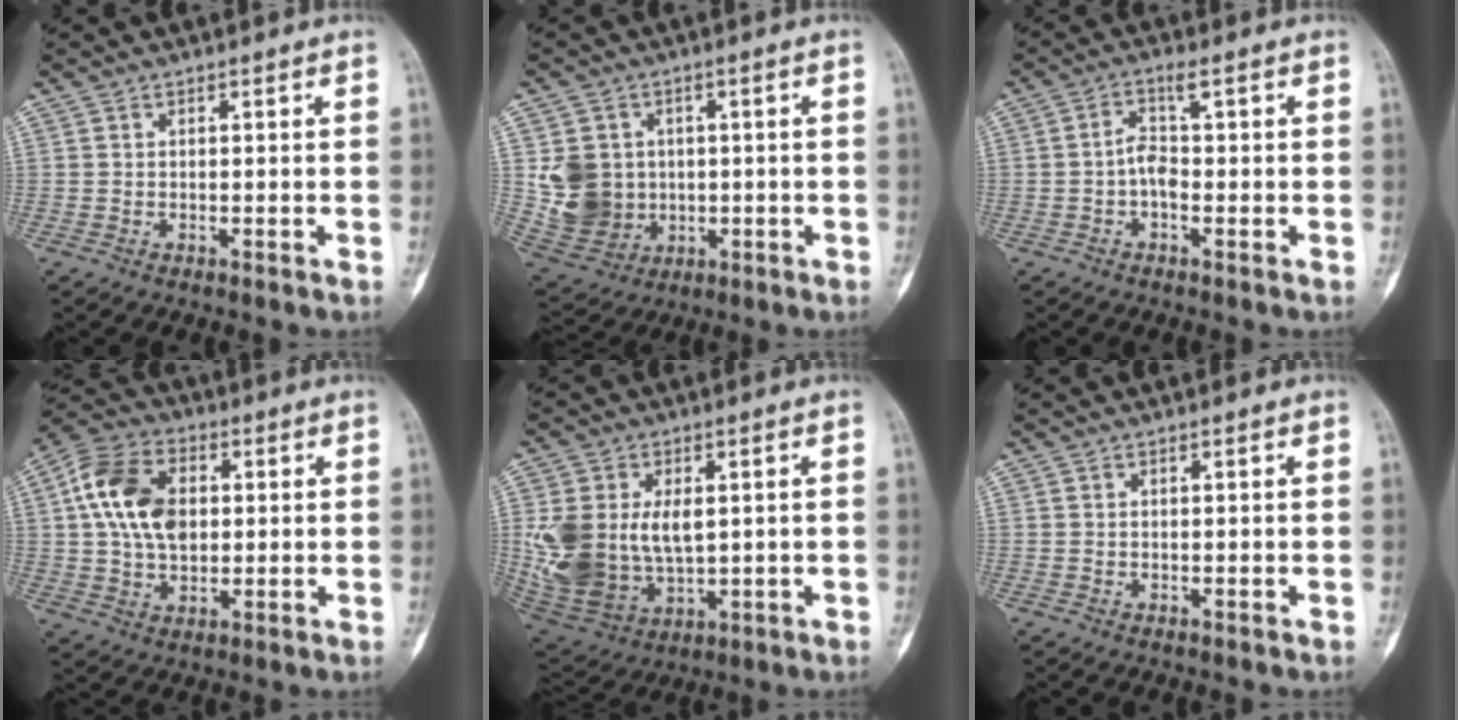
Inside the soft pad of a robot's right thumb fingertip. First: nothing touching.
{"total": 10.4, "force": [0.6, 9.4, 4.4], "torque": [-0.060, 0.000, 0.029]}
{"total": 6.5, "force": [-1.0, 3.9, 5.1], "torque": [-0.081, 0.023, -0.030]}
{"total": 14.1, "force": [2.2, 9.4, 10.3], "torque": [-0.179, 0.012, 0.032]}
{"total": 17.4, "force": [1.4, 11.4, 13.1], "torque": [-0.267, -0.013, 0.049]}
{"total": 0.0}